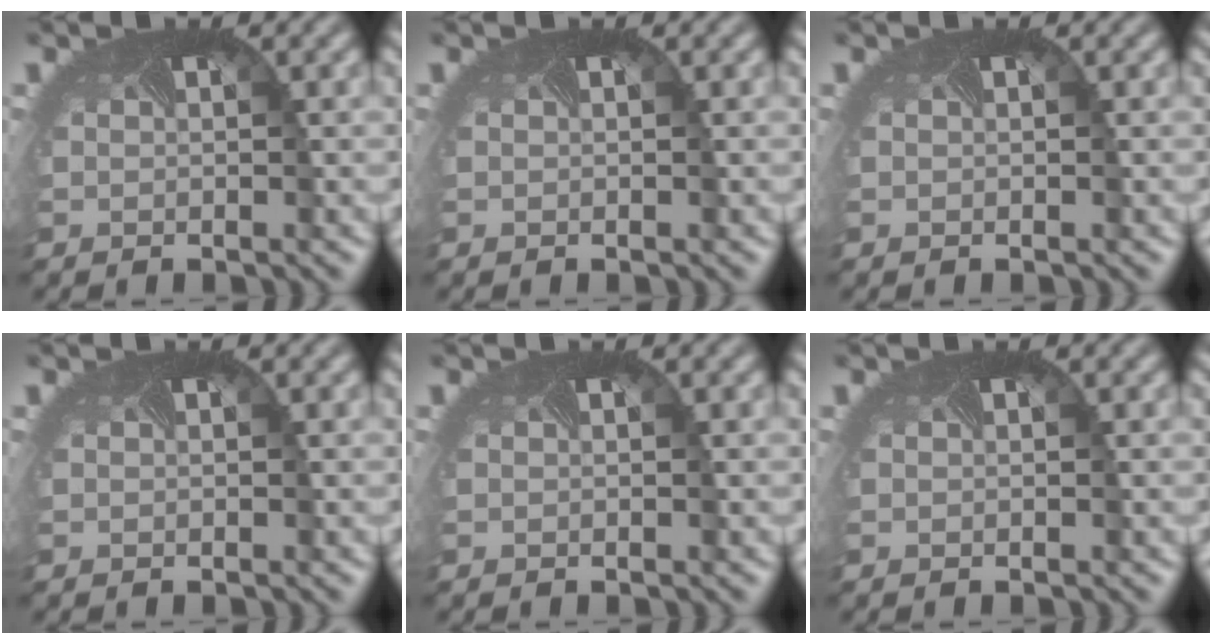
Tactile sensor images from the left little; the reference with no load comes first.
{"total": 0.0}
{"total": 0.0}
{"total": 0.0}
{"total": 0.0}
{"total": 0.0}